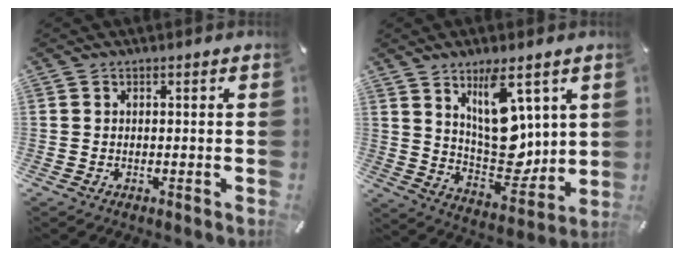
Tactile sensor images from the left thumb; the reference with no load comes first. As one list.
[{"total": 15.1, "force": [6.8, 8.0, 10.8], "torque": [-0.158, -0.051, 0.122]}]